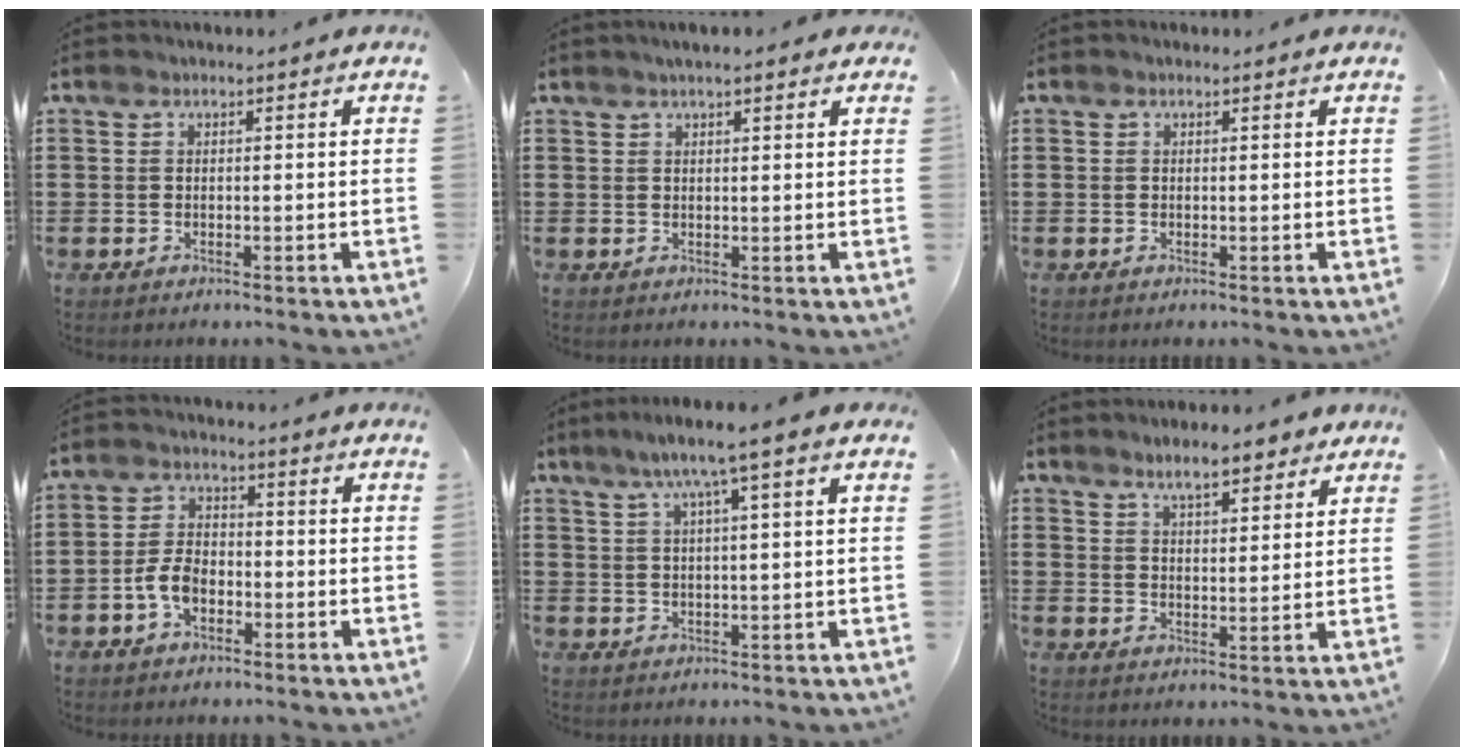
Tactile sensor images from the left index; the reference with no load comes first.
{"total": 1.9, "force": [1.5, 0.4, 1.1], "torque": [-0.025, 0.005, 0.027]}
{"total": 0.0}
{"total": 5.1, "force": [-2.0, 3.0, 3.6], "torque": [-0.091, 0.001, -0.044]}
{"total": 5.5, "force": [2.9, -0.2, 4.7], "torque": [-0.100, 0.000, 0.043]}
{"total": 5.9, "force": [4.9, 1.6, 2.8], "torque": [-0.060, -0.006, 0.088]}